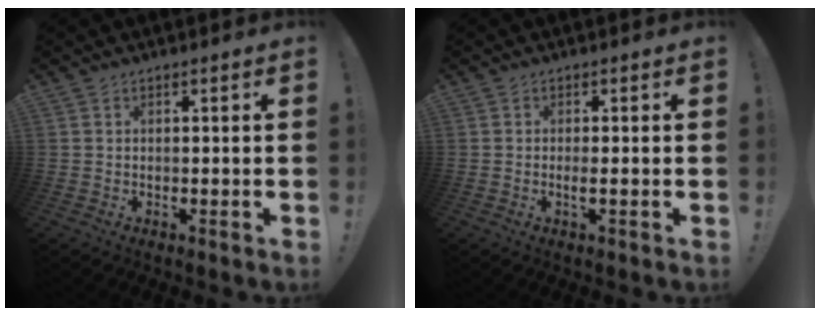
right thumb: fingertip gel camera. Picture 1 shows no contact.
{"total": 1.8, "force": [-0.1, -0.2, 1.7], "torque": [-0.022, -0.007, -0.006]}